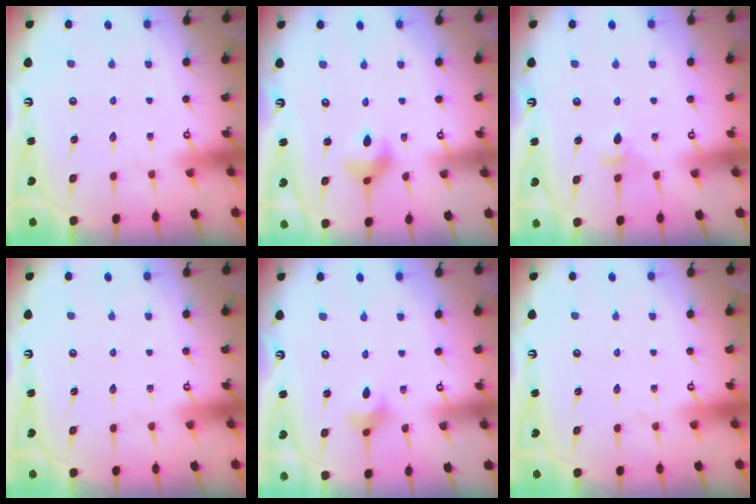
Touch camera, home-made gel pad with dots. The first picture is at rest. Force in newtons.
{"total": 6.1, "press": 6.1, "slide": 0.4}
{"total": 3.9, "press": 3.8, "slide": 0.9}
{"total": 0.0}
{"total": 2.9, "press": 2.8, "slide": 0.6}
{"total": 0.0}